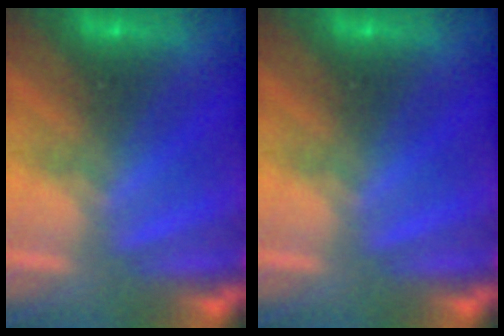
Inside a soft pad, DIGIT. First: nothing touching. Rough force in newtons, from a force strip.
{"total": 0.0}